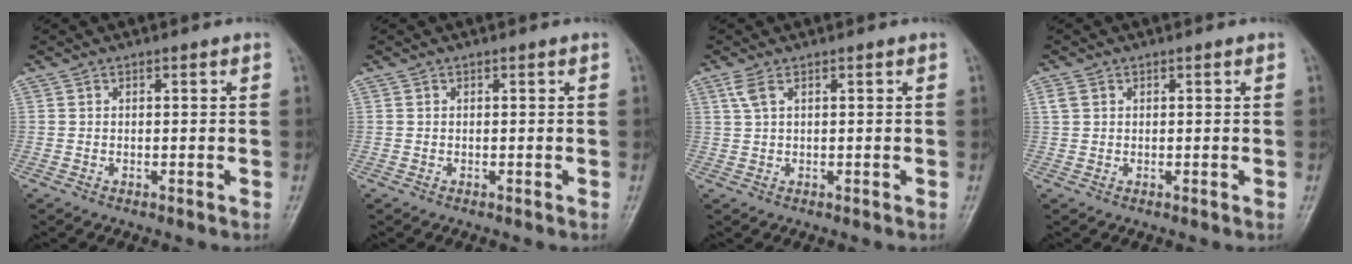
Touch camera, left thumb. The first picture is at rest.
{"total": 0.0}
{"total": 2.2, "force": [1.0, 0.8, 1.8], "torque": [-0.050, 0.011, 0.029]}
{"total": 1.6, "force": [0.6, 1.3, 0.8], "torque": [-0.016, 0.006, 0.012]}